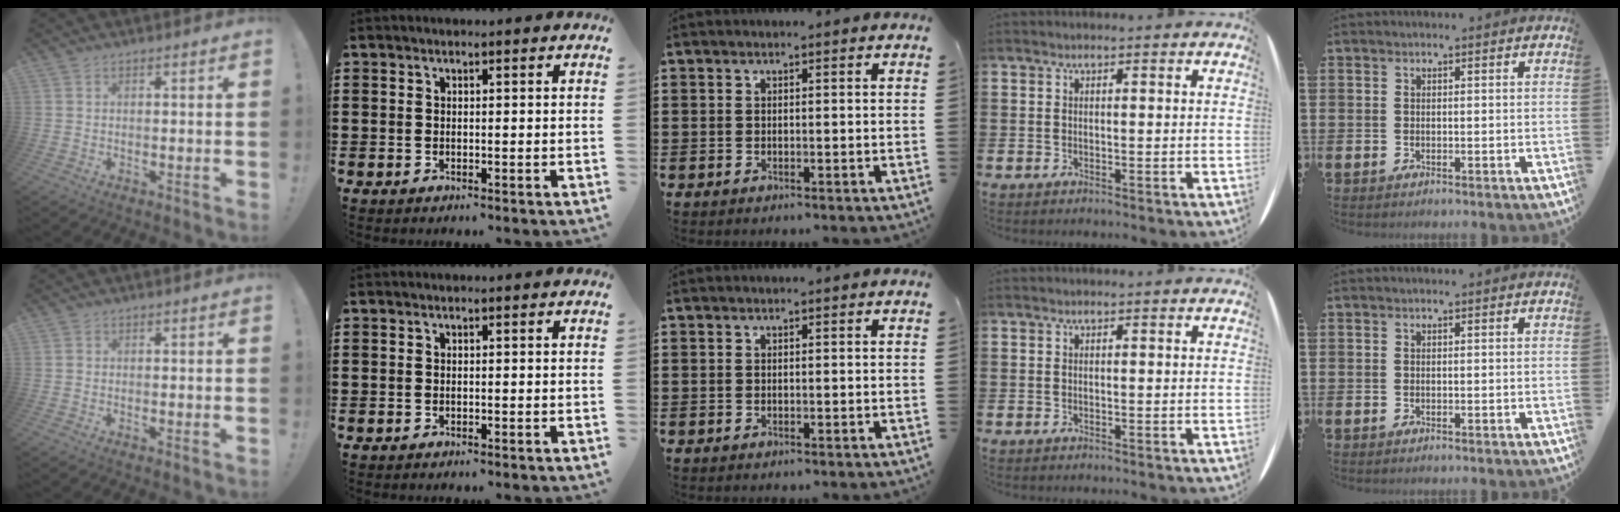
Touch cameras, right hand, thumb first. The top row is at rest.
{"thumb": {"total": 0.6, "force": [-0.3, 0.2, 0.4], "torque": [-0.013, 0.003, -0.005]}}